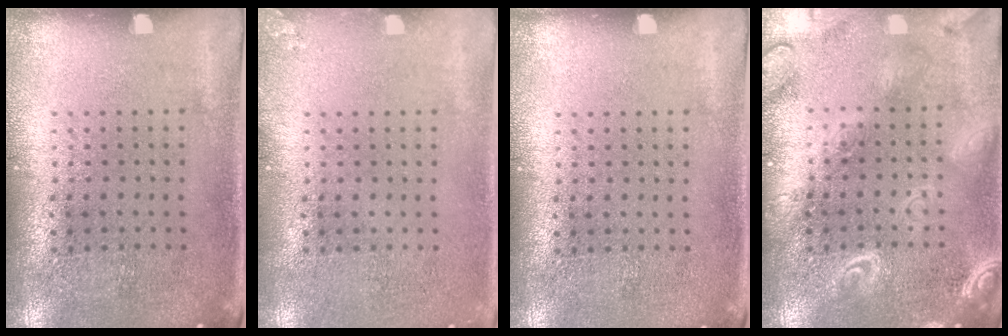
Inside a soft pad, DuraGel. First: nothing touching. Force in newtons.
{"total": 0.8, "press": 0.8, "slide": 0.1}
{"total": 0.0}
{"total": 3.8, "press": 3.8, "slide": 0.5}